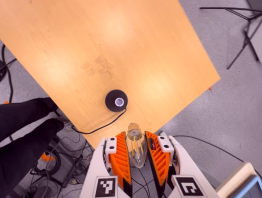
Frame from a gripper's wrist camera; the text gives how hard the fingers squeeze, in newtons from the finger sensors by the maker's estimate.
{"total": 12.6, "left": 12.6, "right": 12.6}